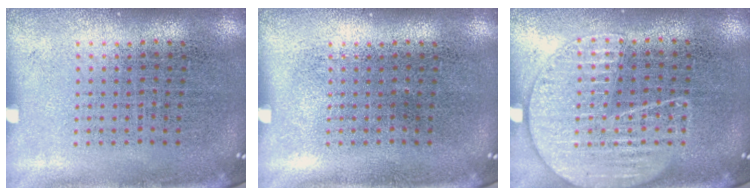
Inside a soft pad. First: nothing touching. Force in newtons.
{"total": 0.0}
{"total": 1.6, "press": 1.5, "slide": 0.5}